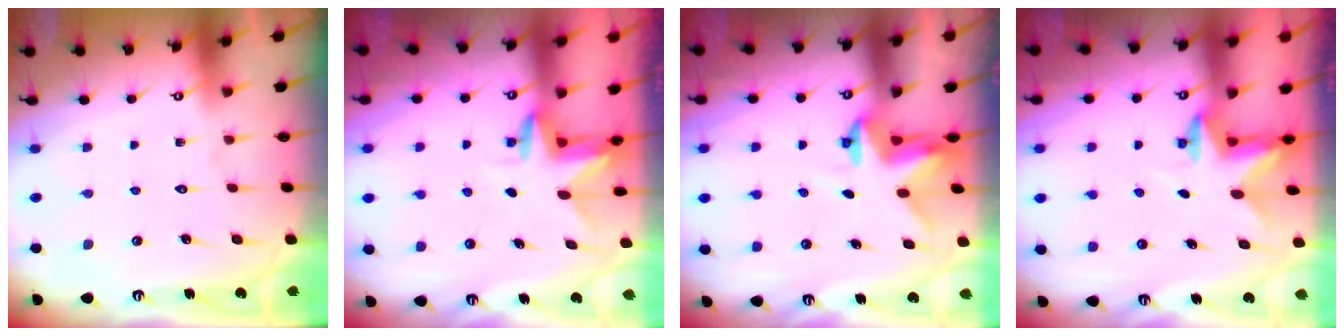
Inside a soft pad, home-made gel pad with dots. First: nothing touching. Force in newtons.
{"total": 3.3, "press": 3.3, "slide": 0.3}
{"total": 3.6, "press": 3.6, "slide": 0.0}
{"total": 2.6, "press": 2.5, "slide": 0.4}